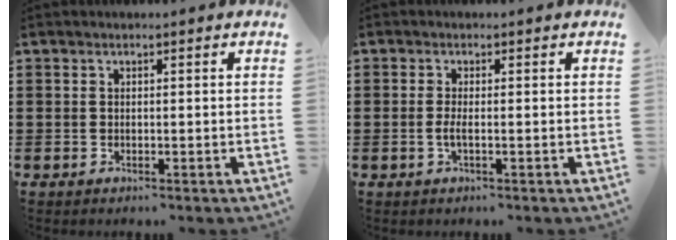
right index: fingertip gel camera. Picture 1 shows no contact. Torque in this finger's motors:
{"motor_torque": [2.14, 0.00, 0.02, 0.03]}